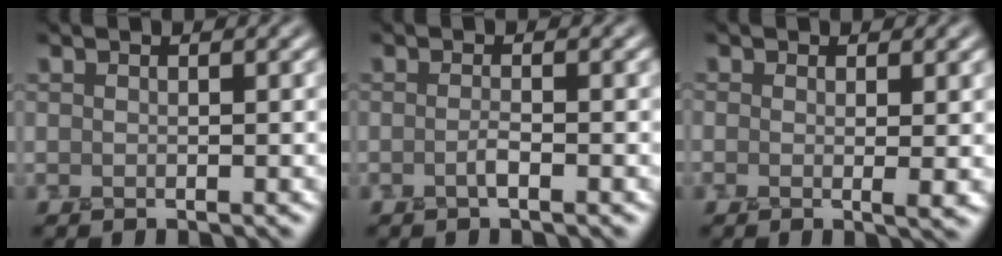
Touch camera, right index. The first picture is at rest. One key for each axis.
{"total": 1.0, "fx": -0.4, "fy": 0.2, "fz": 0.9, "tx": -0.016, "ty": 0.000, "tz": -0.009}
{"total": 1.4, "fx": 0.1, "fy": 0.2, "fz": 1.4, "tx": -0.019, "ty": -0.008, "tz": 0.001}